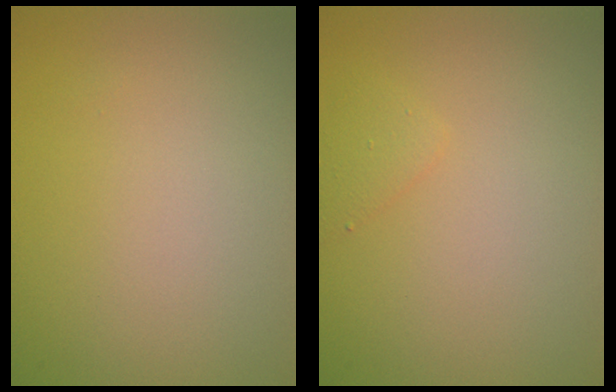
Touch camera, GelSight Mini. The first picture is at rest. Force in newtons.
{"total": 1.1, "press": 1.1, "slide": 0.0}